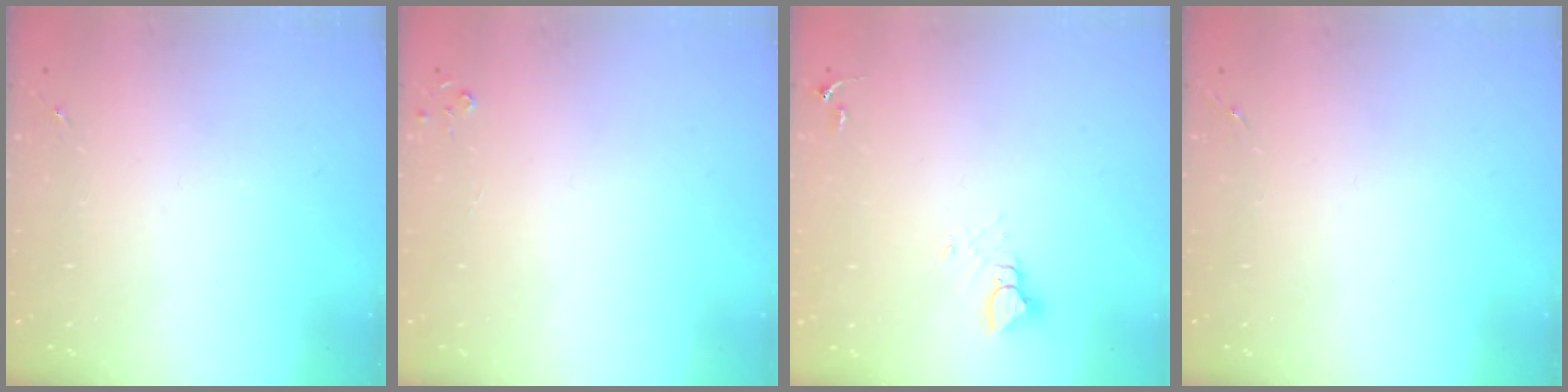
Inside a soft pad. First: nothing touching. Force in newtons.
{"total": 2.8, "press": 2.8, "slide": 0.3}
{"total": 4.2, "press": 4.2, "slide": 0.2}
{"total": 0.0}